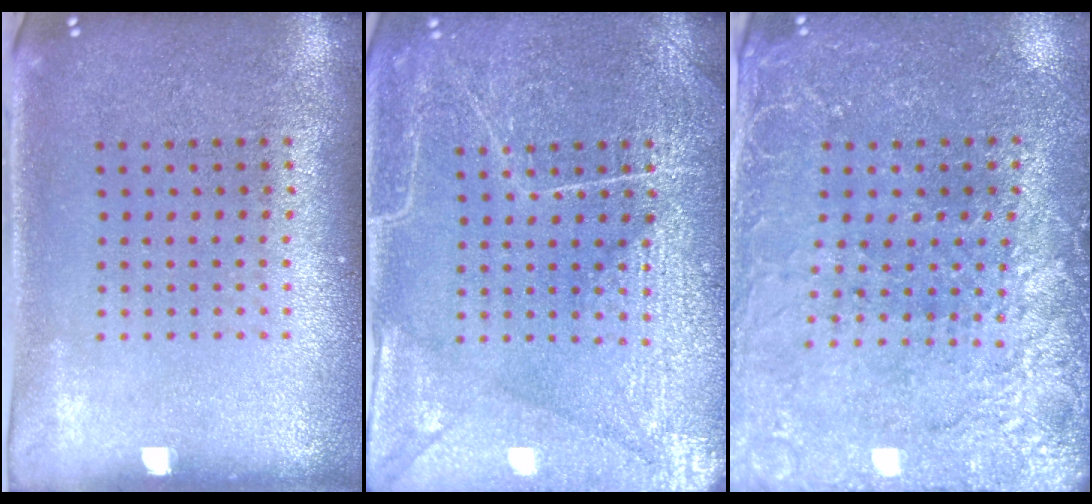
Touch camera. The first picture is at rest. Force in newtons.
{"total": 5.7, "press": 5.6, "slide": 0.7}
{"total": 2.7, "press": 2.7, "slide": 0.5}